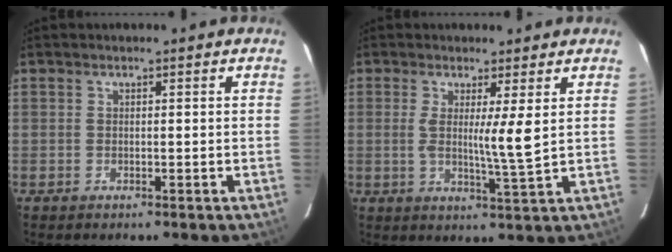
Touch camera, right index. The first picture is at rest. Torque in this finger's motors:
{"motor_torque": [0.03, 0.06, 0.08, 0.09]}